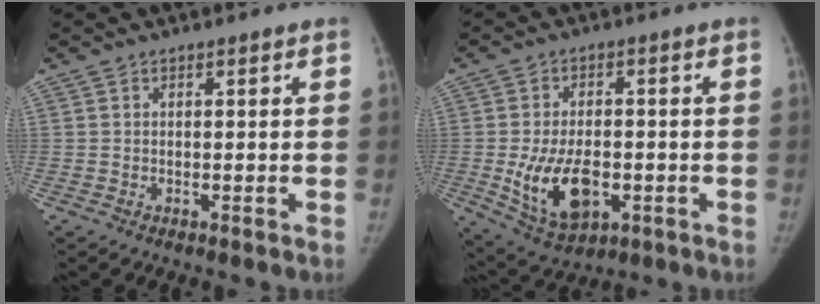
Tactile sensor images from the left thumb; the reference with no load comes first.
{"total": 11.9, "force": [-2.6, 6.9, 9.3], "torque": [-0.155, 0.002, -0.031]}